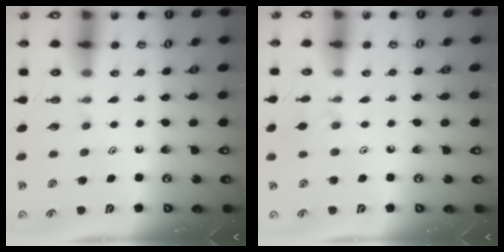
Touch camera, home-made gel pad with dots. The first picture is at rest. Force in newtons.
{"total": 7.1, "press": 7.0, "slide": 1.0}